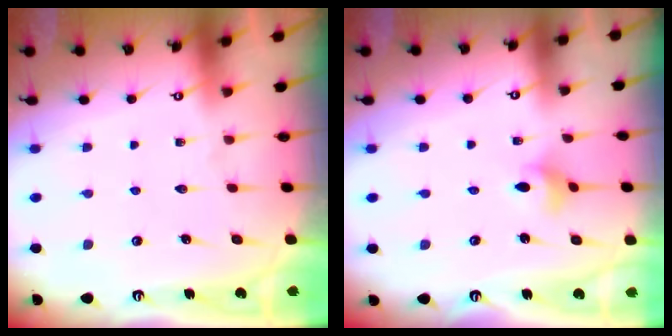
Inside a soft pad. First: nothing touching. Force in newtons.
{"total": 3.0, "press": 3.0, "slide": 0.3}